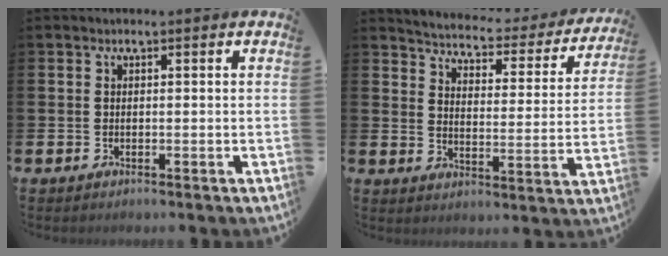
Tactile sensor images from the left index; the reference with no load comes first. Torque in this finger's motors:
{"motor_torque": [0.84, -1.31, 0.09, 0.04]}